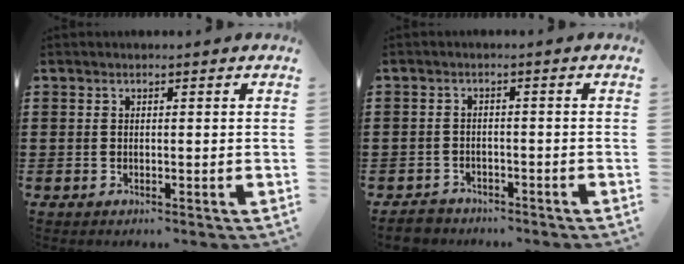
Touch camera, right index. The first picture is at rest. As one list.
[{"total": 2.1, "force": [-2.0, 0.7, -0.1], "torque": [-0.005, 0.004, -0.045]}]